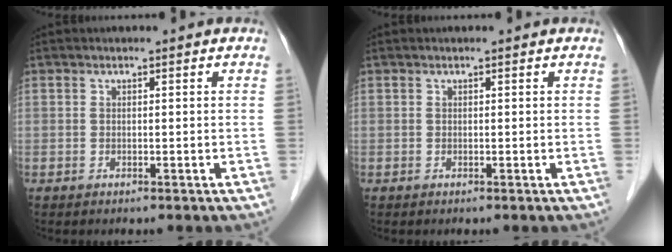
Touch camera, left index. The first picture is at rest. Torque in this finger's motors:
{"motor_torque": [-0.01, 0.00, 0.00, 0.00]}